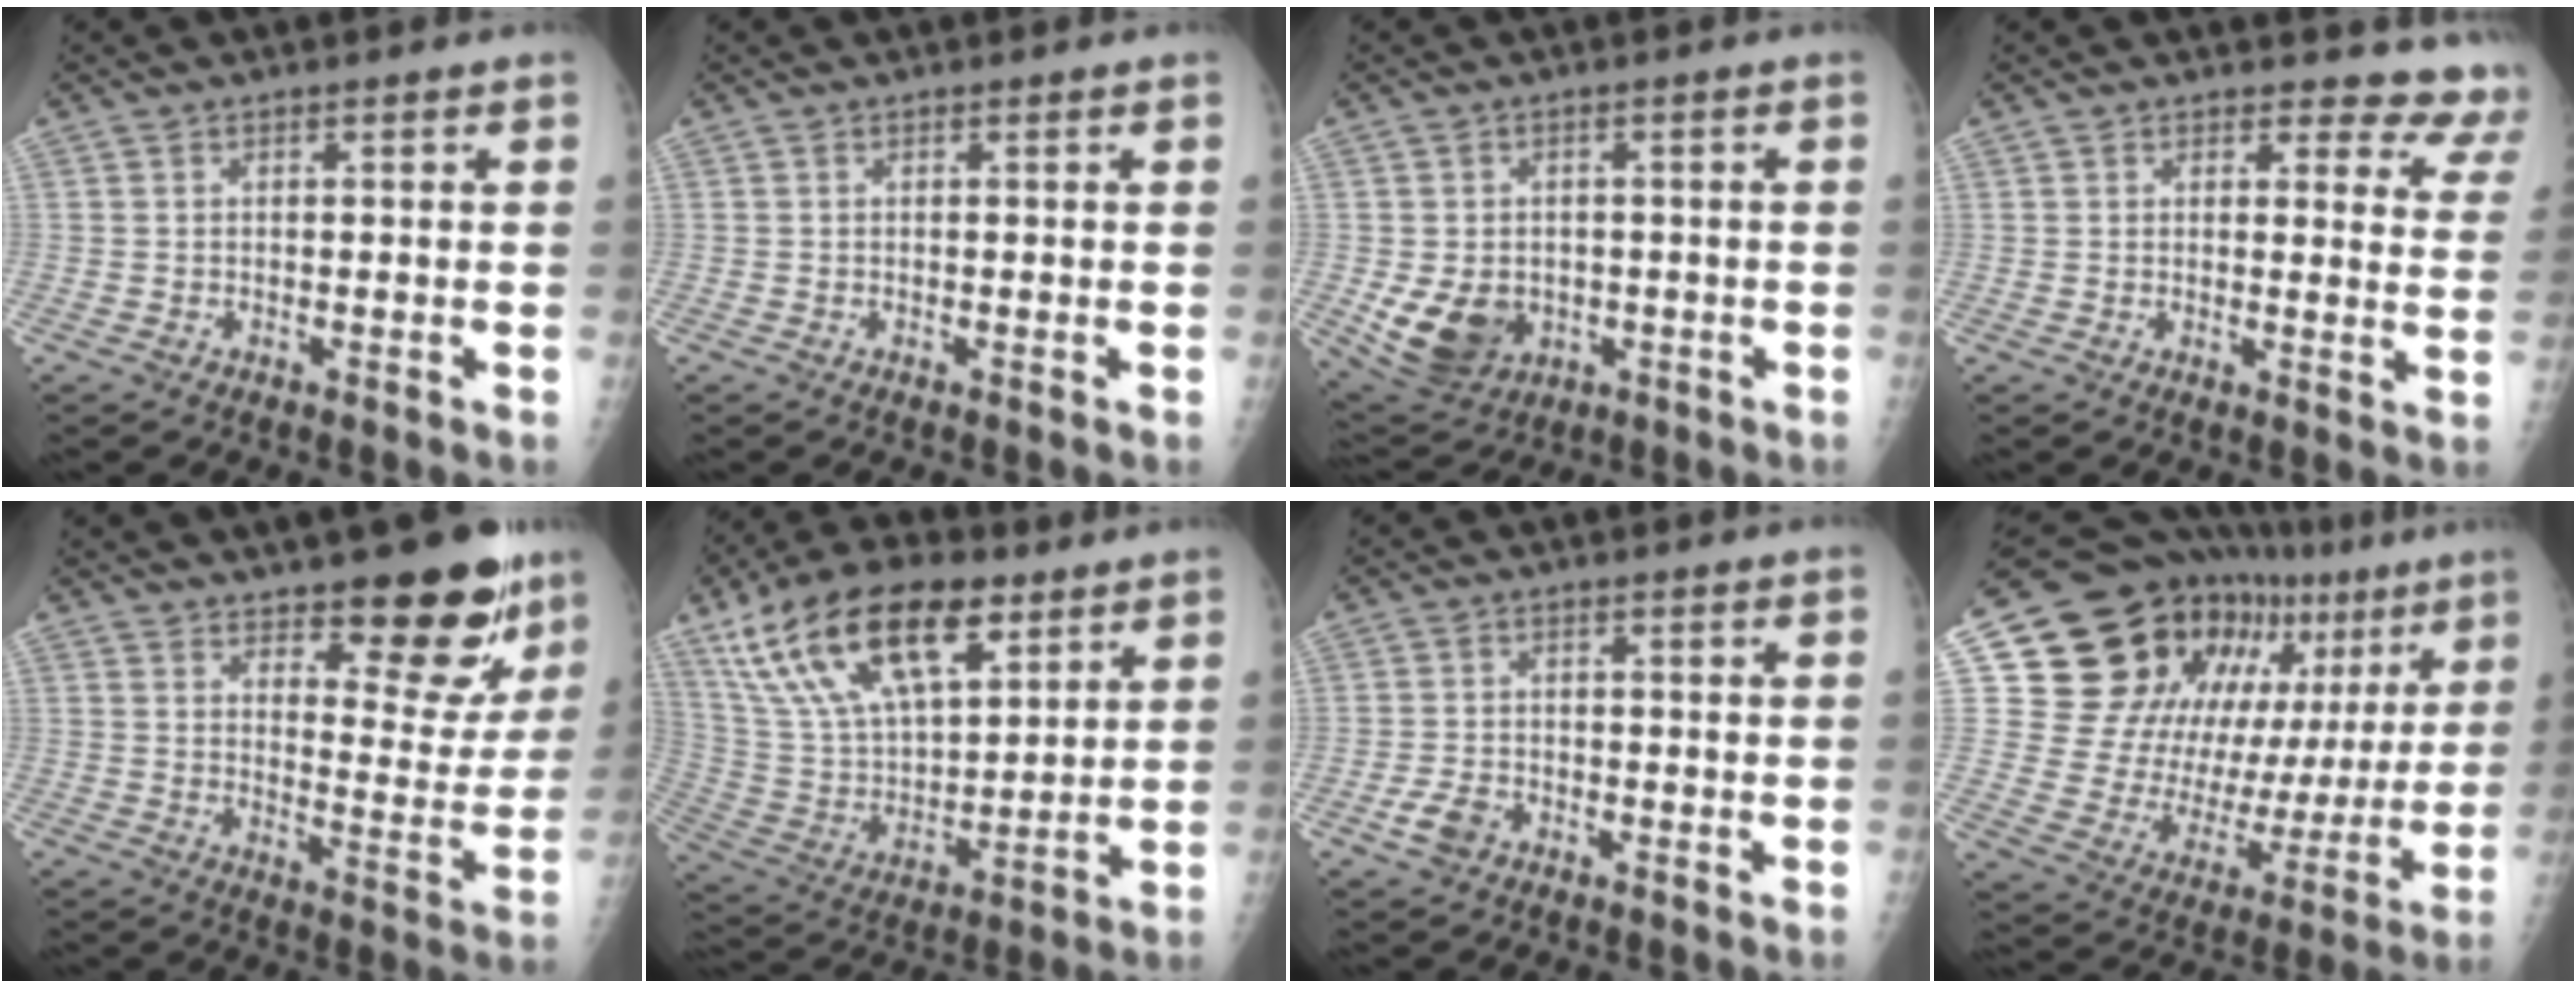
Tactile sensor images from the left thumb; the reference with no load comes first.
{"total": 0.0}
{"total": 9.3, "force": [-2.0, 7.5, 5.2], "torque": [-0.076, 0.002, -0.011]}
{"total": 10.2, "force": [9.5, 3.4, -0.7], "torque": [0.068, -0.082, 0.066]}
{"total": 16.4, "force": [11.6, 6.0, 9.9], "torque": [-0.074, -0.089, 0.160]}
{"total": 23.7, "force": [13.0, 11.1, 16.5], "torque": [-0.289, -0.023, 0.243]}
{"total": 3.5, "force": [-2.0, 2.2, 1.7], "torque": [-0.032, 0.009, -0.034]}
{"total": 28.5, "force": [14.5, 15.9, 18.6], "torque": [-0.242, -0.002, 0.240]}